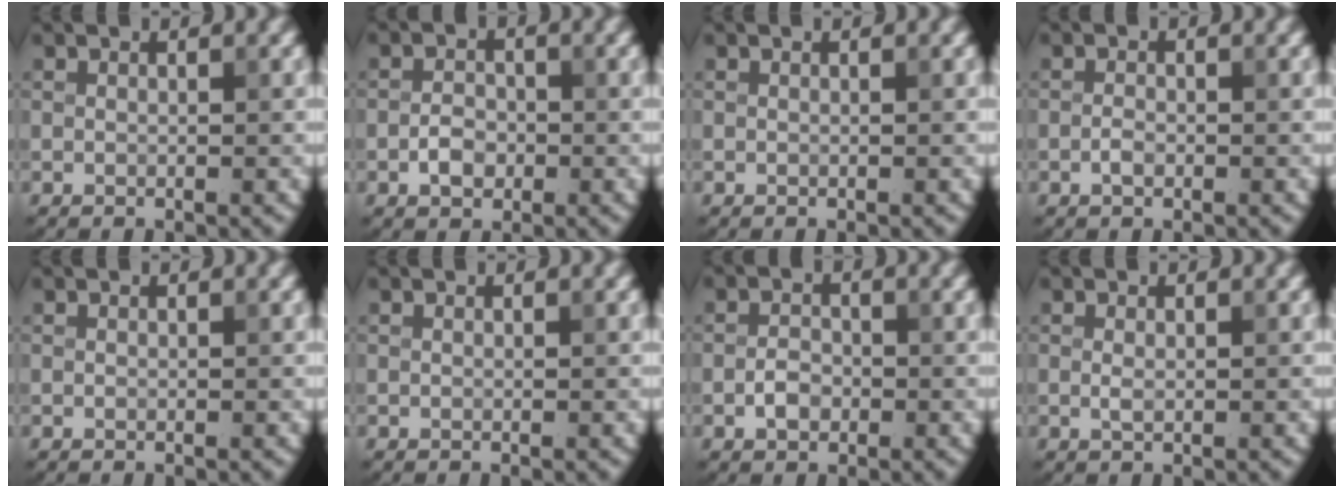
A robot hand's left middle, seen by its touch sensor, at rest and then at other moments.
{"total": 2.2, "force": [-0.8, 1.5, 1.4], "torque": [-0.024, 0.005, -0.019]}
{"total": 0.0}
{"total": 1.0, "force": [-0.5, 0.6, 0.8], "torque": [-0.015, 0.001, -0.011]}
{"total": 0.0}
{"total": 0.0}
{"total": 1.9, "force": [-0.8, 1.3, 1.2], "torque": [-0.020, 0.004, -0.017]}
{"total": 0.8, "force": [0.0, 0.4, 0.7], "torque": [-0.016, -0.003, 0.000]}